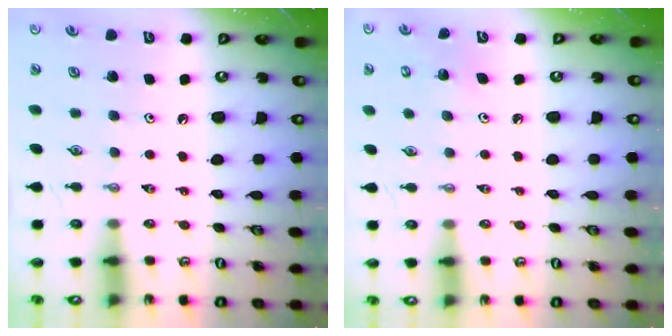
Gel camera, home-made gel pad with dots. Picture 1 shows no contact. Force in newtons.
{"total": 3.1, "press": 3.1, "slide": 0.2}